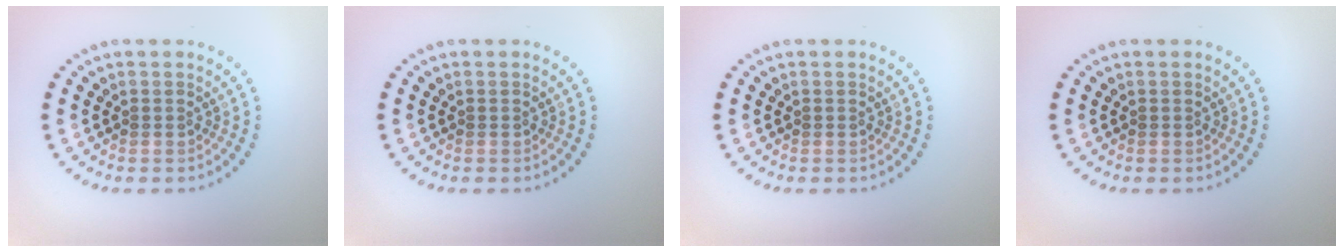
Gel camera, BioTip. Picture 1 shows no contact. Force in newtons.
{"total": 0.0}
{"total": 0.0}
{"total": 0.0}